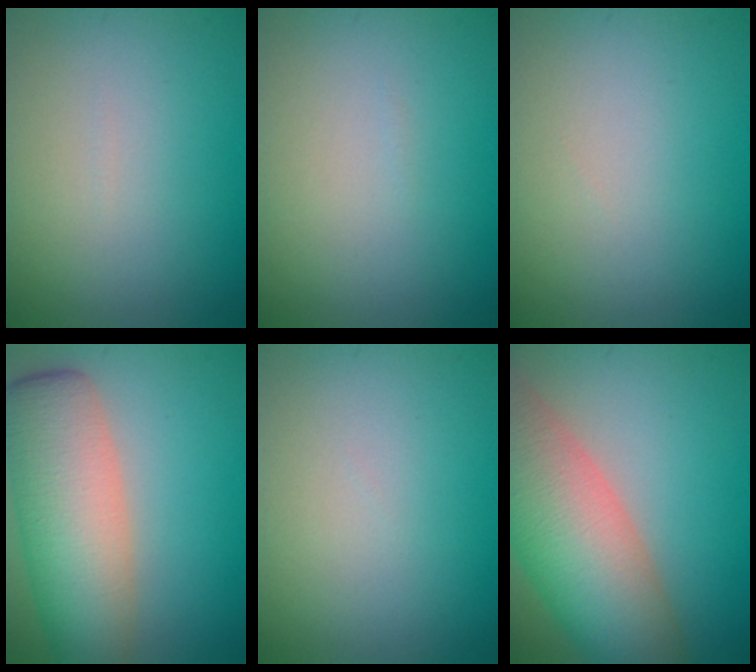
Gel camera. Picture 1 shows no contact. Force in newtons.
{"total": 0.0}
{"total": 0.0}
{"total": 9.0, "press": 9.0, "slide": 0.4}
{"total": 0.0}
{"total": 10.8, "press": 10.8, "slide": 0.5}